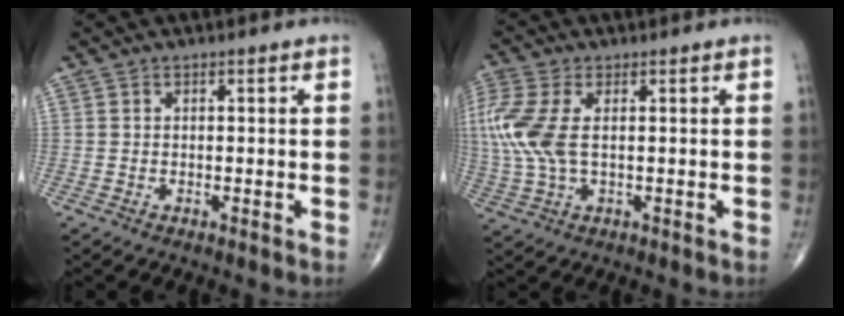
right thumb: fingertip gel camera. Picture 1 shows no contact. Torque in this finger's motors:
{"motor_torque": [0.92, 1.29, 1.02, 0.04, 0.13]}